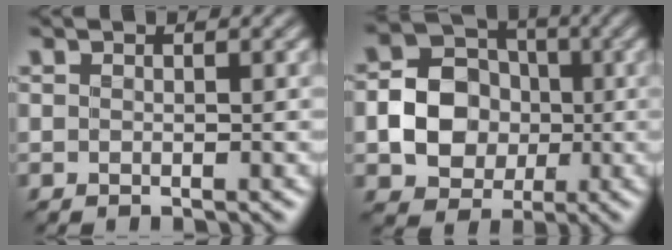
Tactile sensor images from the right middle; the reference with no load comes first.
{"total": 6.4, "force": [-0.9, 5.3, 3.4], "torque": [-0.056, 0.005, -0.024]}